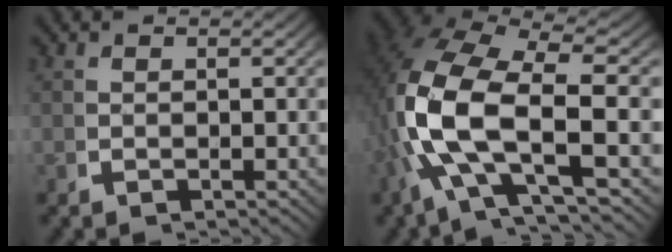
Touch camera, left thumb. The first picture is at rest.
{"total": 13.5, "force": [-0.8, 8.1, 10.7], "torque": [-0.268, -0.038, 0.003]}